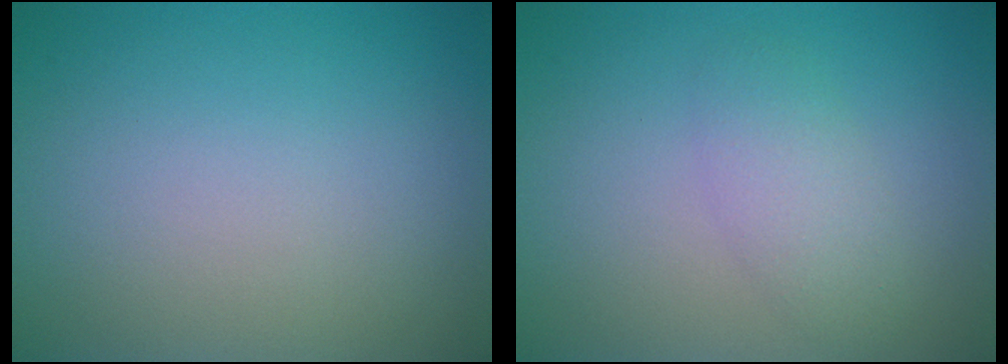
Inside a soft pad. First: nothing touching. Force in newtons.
{"total": 2.2, "press": 2.2, "slide": 0.1}